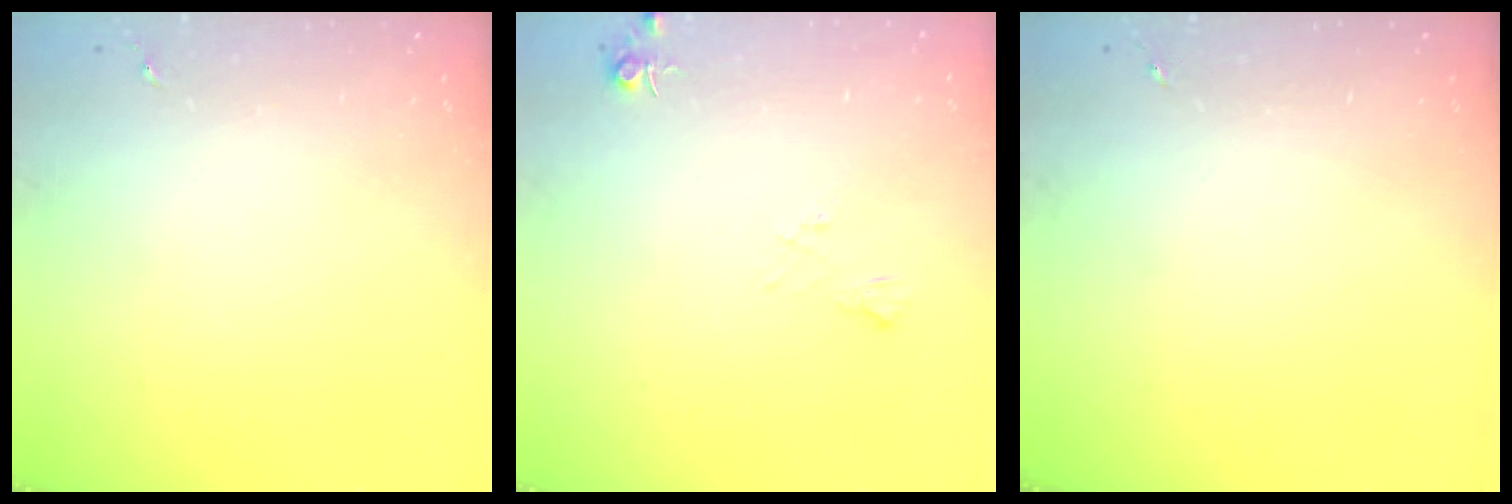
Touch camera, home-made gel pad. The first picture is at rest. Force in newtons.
{"total": 5.2, "press": 5.2, "slide": 0.7}
{"total": 0.0}